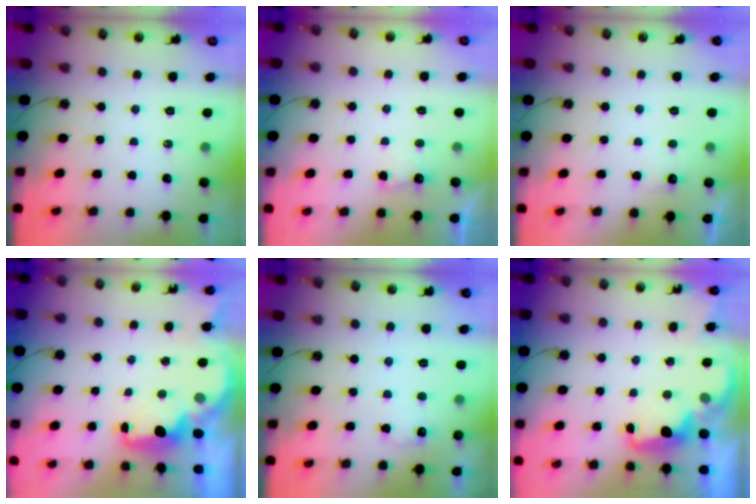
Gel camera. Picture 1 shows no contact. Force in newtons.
{"total": 4.4, "press": 4.3, "slide": 1.1}
{"total": 5.2, "press": 5.0, "slide": 1.2}
{"total": 3.7, "press": 3.7, "slide": 0.6}
{"total": 6.4, "press": 6.3, "slide": 1.2}
{"total": 2.1, "press": 2.0, "slide": 0.6}